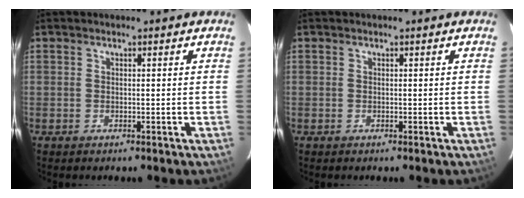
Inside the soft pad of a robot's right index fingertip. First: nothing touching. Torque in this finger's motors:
{"motor_torque": [0.11, 0.11, -0.01, 0.00]}